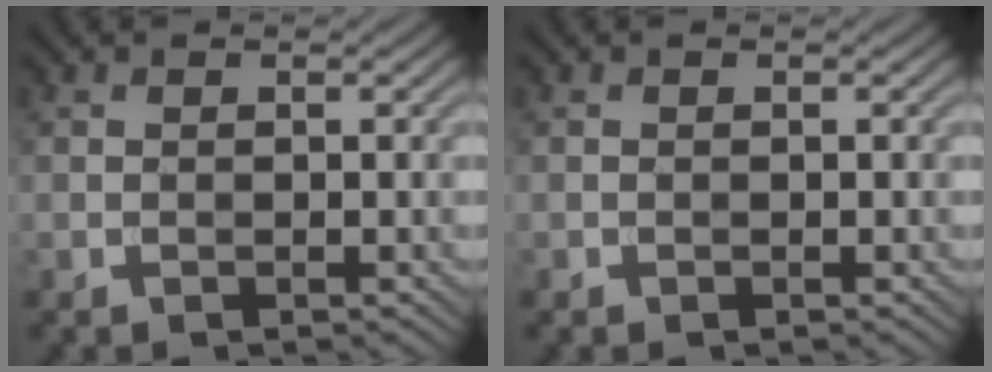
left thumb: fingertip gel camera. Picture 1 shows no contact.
{"total": 0.0}